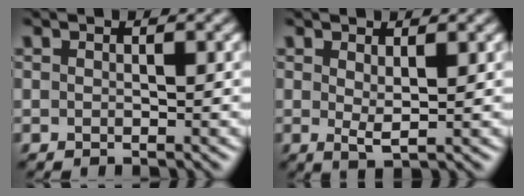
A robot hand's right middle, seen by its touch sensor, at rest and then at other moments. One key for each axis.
{"total": 1.6, "fx": 0.7, "fy": 0.3, "fz": 1.4, "tx": -0.027, "ty": -0.007, "tz": 0.015}